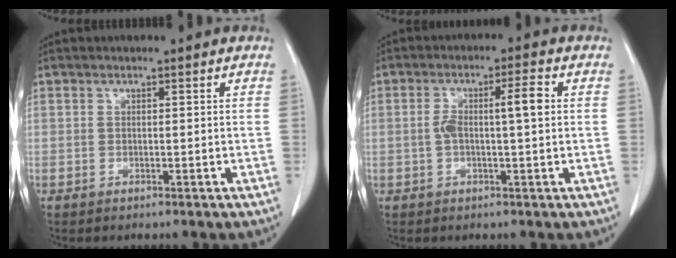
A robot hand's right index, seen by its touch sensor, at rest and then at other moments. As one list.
[{"total": 5.5, "force": [0.4, 0.6, 5.5], "torque": [-0.102, 0.016, 0.007]}]